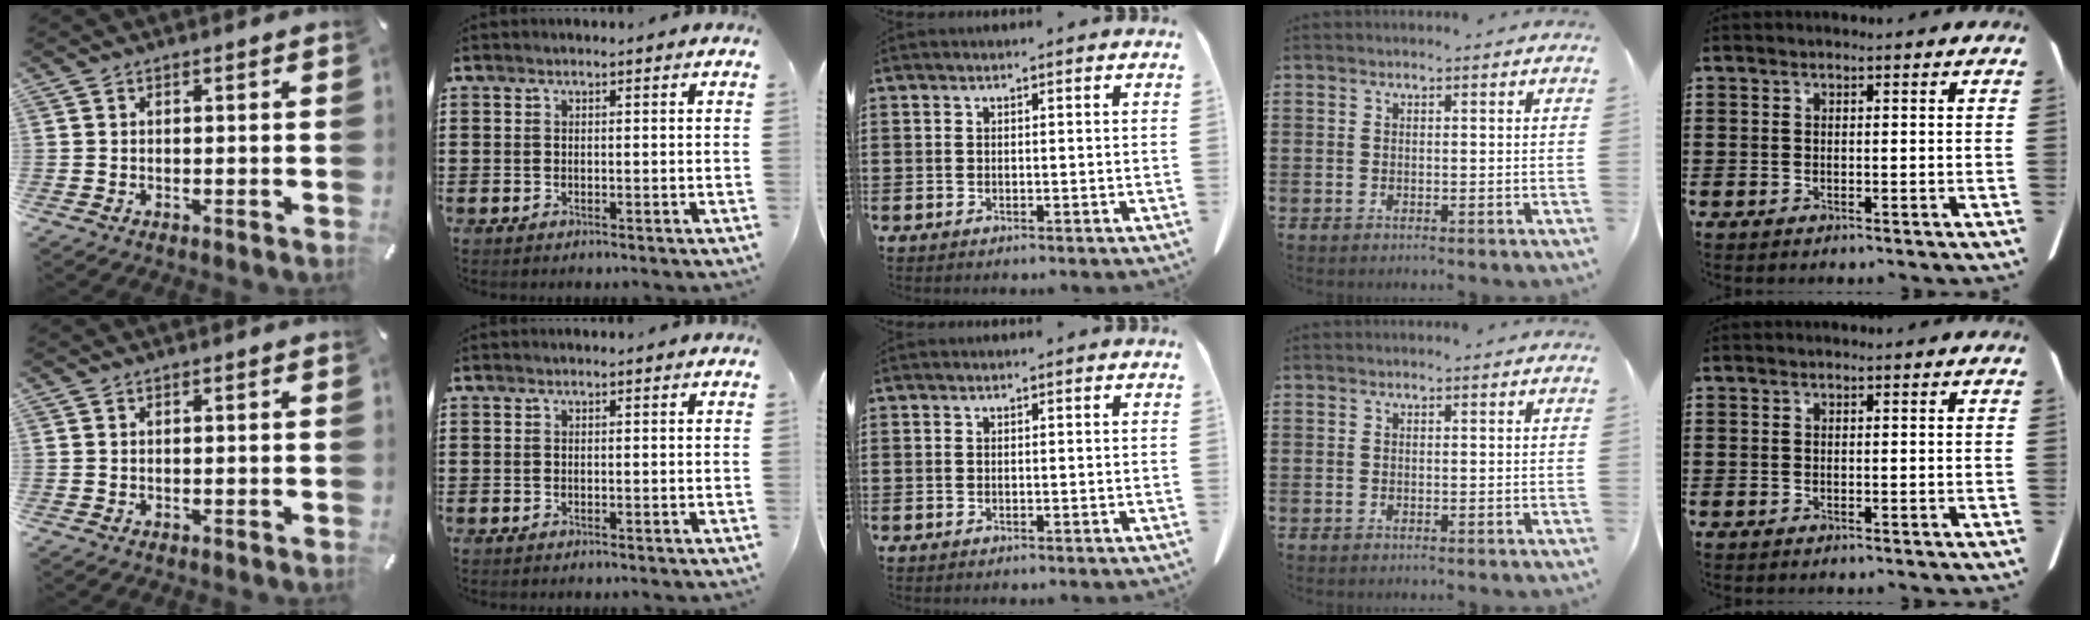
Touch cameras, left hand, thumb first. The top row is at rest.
{}